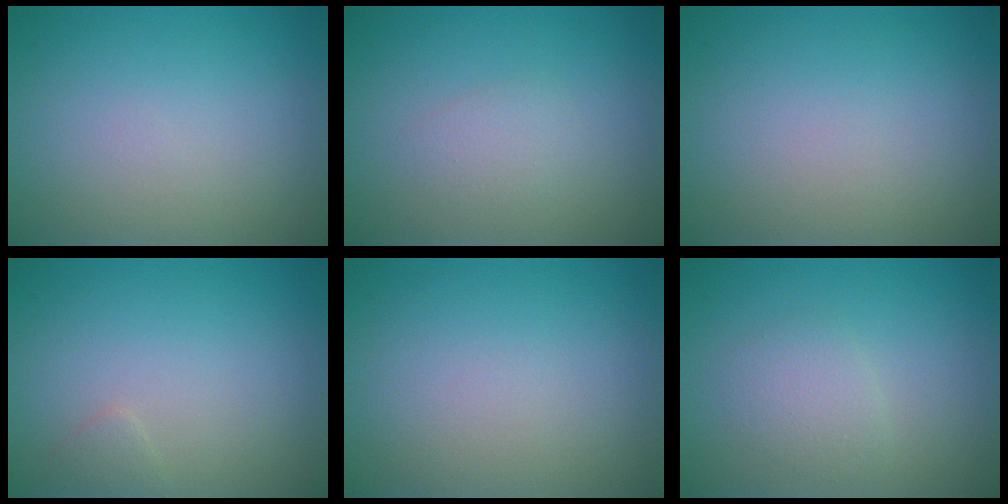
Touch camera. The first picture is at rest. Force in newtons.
{"total": 1.4, "press": 1.4, "slide": 0.0}
{"total": 0.0}
{"total": 0.8, "press": 0.7, "slide": 0.1}
{"total": 0.0}
{"total": 1.9, "press": 1.9, "slide": 0.1}